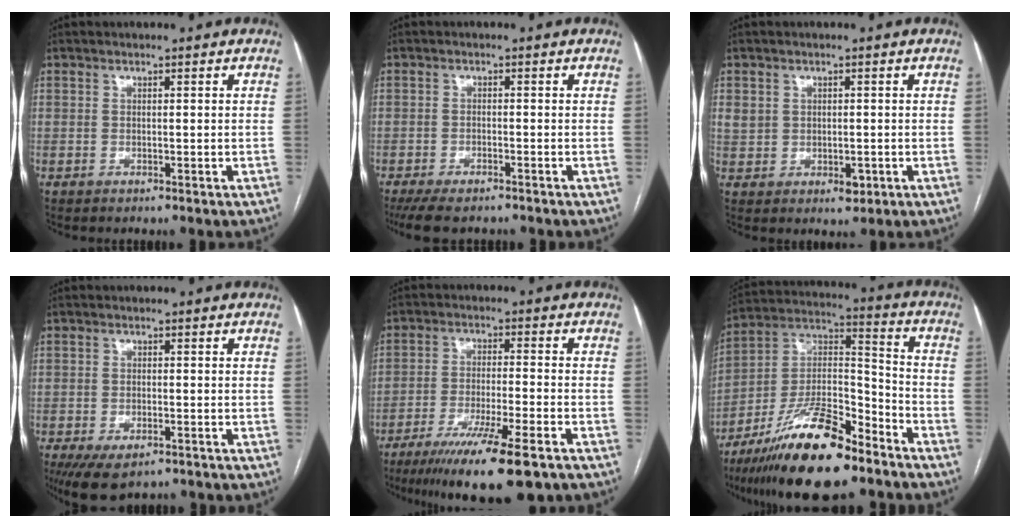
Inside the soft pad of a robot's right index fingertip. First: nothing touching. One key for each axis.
{"total": 7.4, "fx": -6.1, "fy": 2.2, "fz": 3.5, "tx": -0.050, "ty": -0.008, "tz": -0.094}
{"total": 4.2, "fx": -0.1, "fy": 3.3, "fz": 2.7, "tx": -0.041, "ty": 0.011, "tz": 0.015}
{"total": 6.8, "fx": -4.5, "fy": 3.1, "fz": 4.0, "tx": -0.065, "ty": -0.007, "tz": -0.071}
{"total": 15.9, "fx": -11.2, "fy": 1.4, "fz": 11.2, "tx": -0.169, "ty": -0.040, "tz": -0.177}
{"total": 20.1, "fx": -14.0, "fy": 5.0, "fz": 13.4, "tx": -0.246, "ty": 0.006, "tz": -0.245}